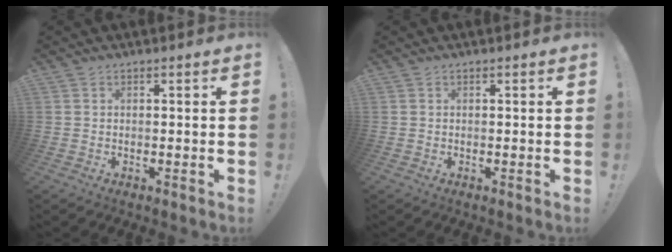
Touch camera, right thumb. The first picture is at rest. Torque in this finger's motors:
{"motor_torque": [-0.01, 0.01, -0.01, 0.01, 0.01]}